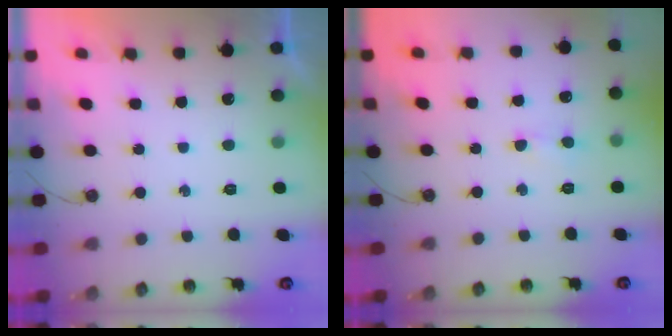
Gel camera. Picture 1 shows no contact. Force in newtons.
{"total": 4.1, "press": 4.0, "slide": 0.7}